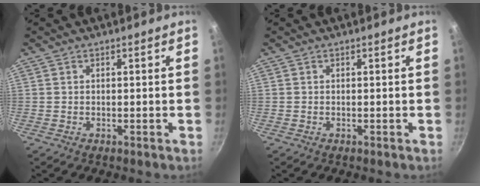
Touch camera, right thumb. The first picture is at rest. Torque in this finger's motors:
{"motor_torque": [0.14, 0.10, 0.51, -0.23, -0.01]}